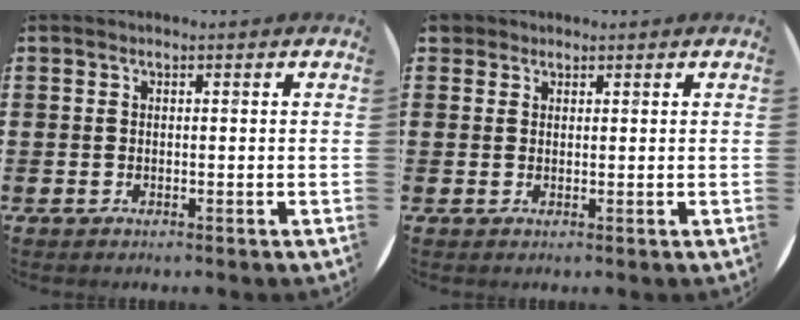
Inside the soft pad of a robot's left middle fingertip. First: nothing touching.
{"total": 1.2, "force": [1.0, 0.7, 0.0], "torque": [0.006, 0.001, 0.018]}